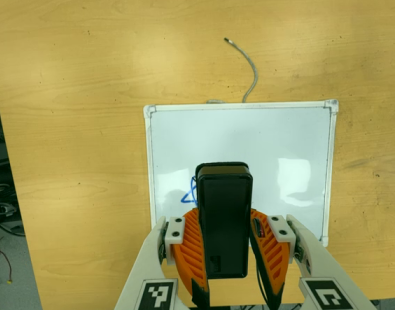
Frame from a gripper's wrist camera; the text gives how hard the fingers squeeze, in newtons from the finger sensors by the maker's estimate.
{"total": 6.9, "left": 6.3, "right": 7.5}